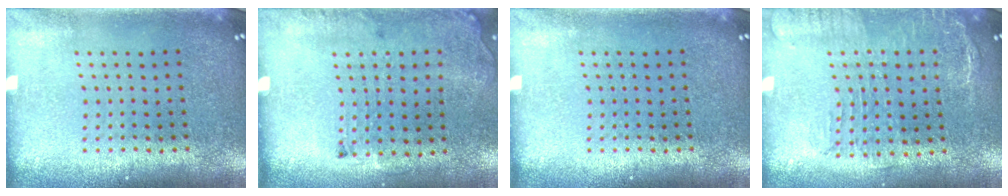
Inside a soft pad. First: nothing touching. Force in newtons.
{"total": 1.9, "press": 1.3, "slide": 1.4}
{"total": 0.0}
{"total": 1.8, "press": 1.5, "slide": 1.1}